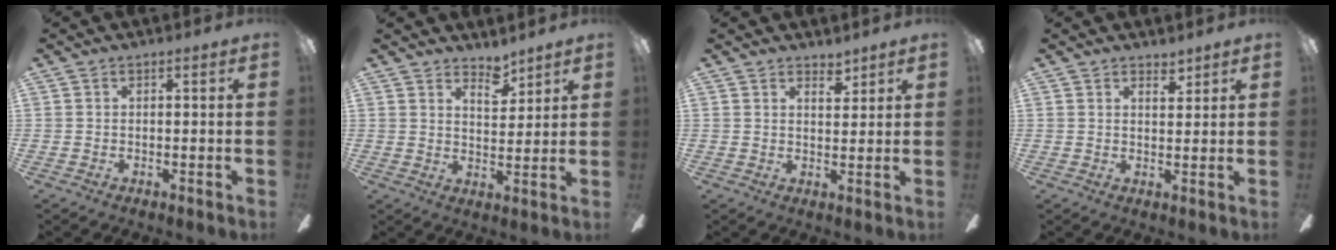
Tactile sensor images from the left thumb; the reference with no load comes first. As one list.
[{"total": 5.1, "force": [4.3, 2.1, 1.7], "torque": [-0.013, -0.028, 0.075]}, {"total": 3.5, "force": [3.1, 1.3, 1.0], "torque": [-0.001, -0.020, 0.053]}, {"total": 3.2, "force": [2.8, 1.2, 0.9], "torque": [0.002, -0.016, 0.047]}]